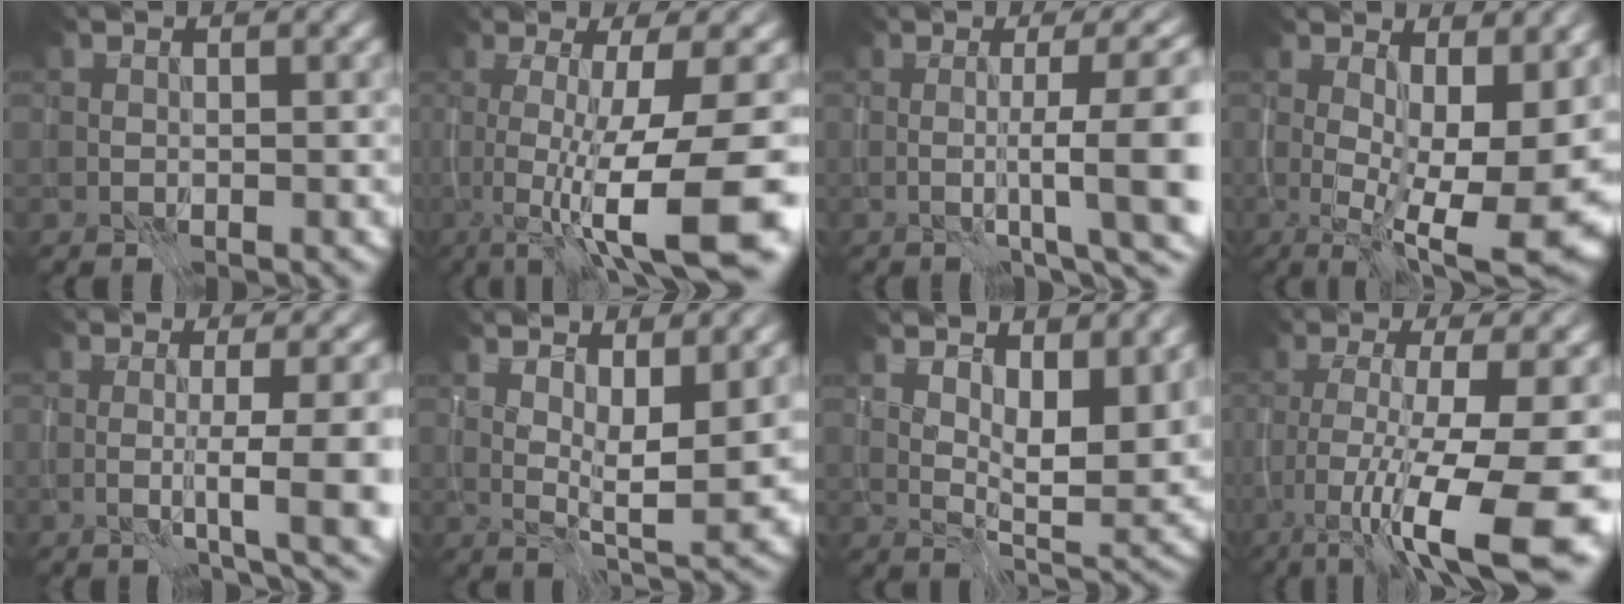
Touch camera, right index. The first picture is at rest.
{"total": 11.9, "force": [-2.3, 2.3, 11.5], "torque": [-0.144, -0.011, -0.024]}
{"total": 9.6, "force": [-1.6, 1.9, 9.3], "torque": [-0.106, 0.022, -0.017]}
{"total": 12.8, "force": [0.7, 4.5, 11.9], "torque": [-0.157, -0.004, 0.034]}
{"total": 8.7, "force": [-2.2, 1.9, 8.2], "torque": [-0.097, 0.003, -0.022]}
{"total": 6.3, "force": [2.4, 1.5, 5.7], "torque": [-0.093, -0.010, 0.054]}
{"total": 10.6, "force": [5.2, 4.1, 8.3], "torque": [-0.117, 0.005, 0.085]}
{"total": 13.1, "force": [-5.2, 2.7, 11.7], "torque": [-0.181, -0.015, -0.075]}